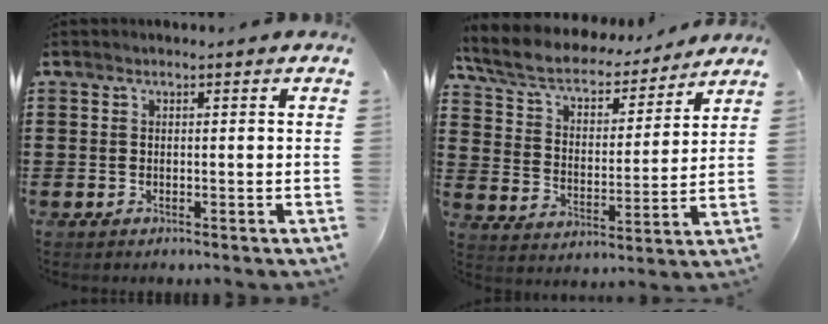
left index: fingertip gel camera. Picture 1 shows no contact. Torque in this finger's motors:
{"motor_torque": [2.14, 0.00, 0.37, 0.21]}